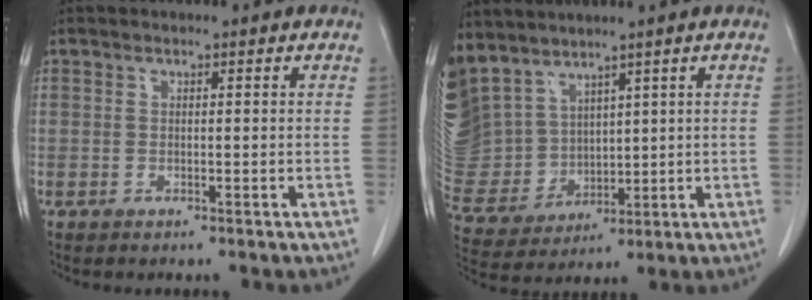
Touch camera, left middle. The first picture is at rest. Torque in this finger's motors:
{"motor_torque": [1.12, -1.02, 0.36, 0.09]}